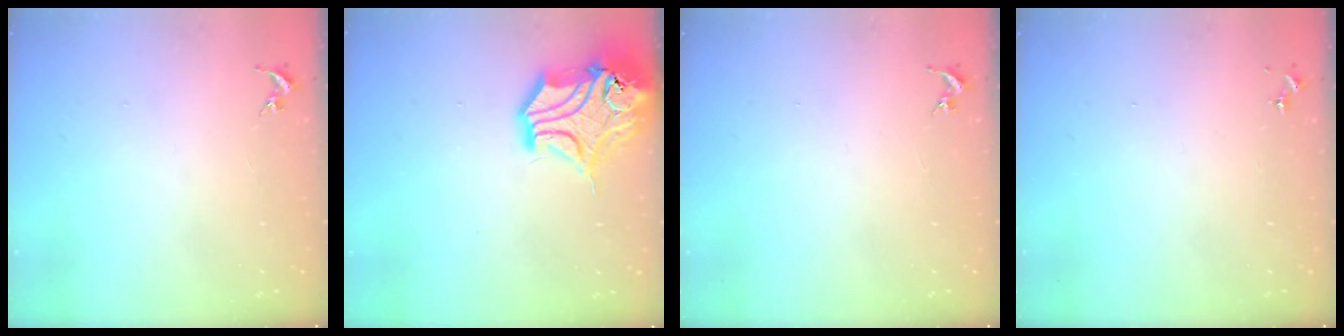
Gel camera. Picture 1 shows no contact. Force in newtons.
{"total": 16.7, "press": 16.5, "slide": 2.5}
{"total": 0.0}
{"total": 0.0}